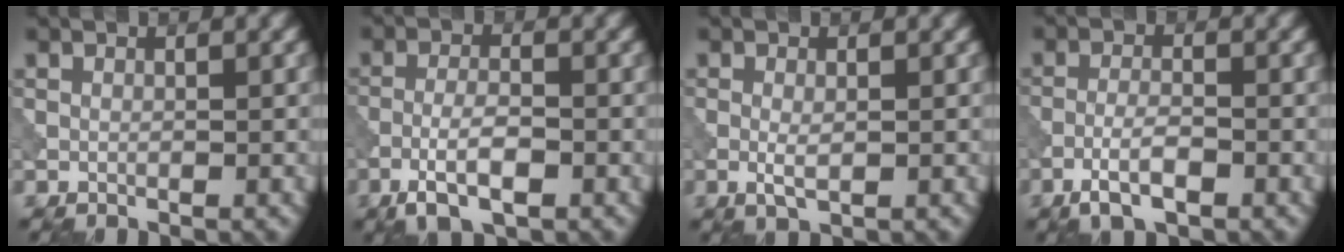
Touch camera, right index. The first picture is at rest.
{"total": 4.2, "force": [-2.1, 1.4, 3.3], "torque": [-0.065, 0.000, -0.044]}
{"total": 1.6, "force": [-0.3, 0.6, 1.5], "torque": [-0.031, -0.003, -0.006]}
{"total": 3.2, "force": [-1.8, 1.0, 2.5], "torque": [-0.053, 0.002, -0.040]}